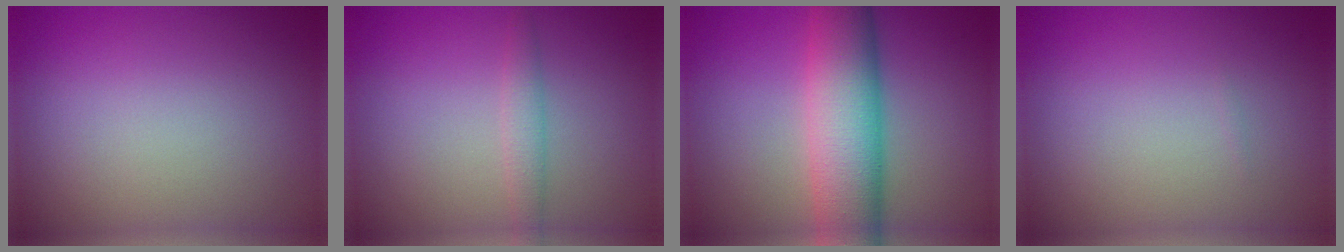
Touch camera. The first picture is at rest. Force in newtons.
{"total": 1.6, "press": 1.6, "slide": 0.0}
{"total": 9.4, "press": 9.4, "slide": 0.4}
{"total": 0.0}